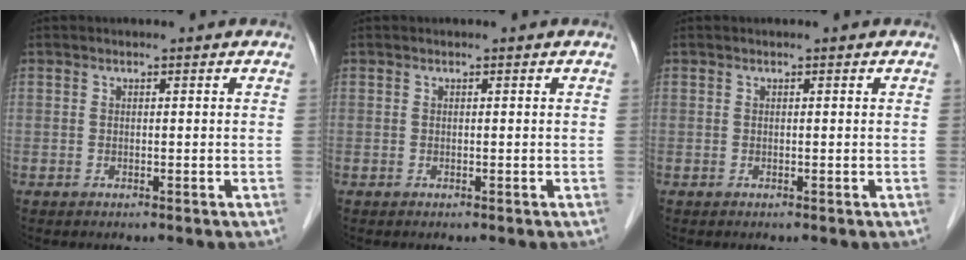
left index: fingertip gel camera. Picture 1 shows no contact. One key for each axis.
{"total": 0.0}
{"total": 0.0}